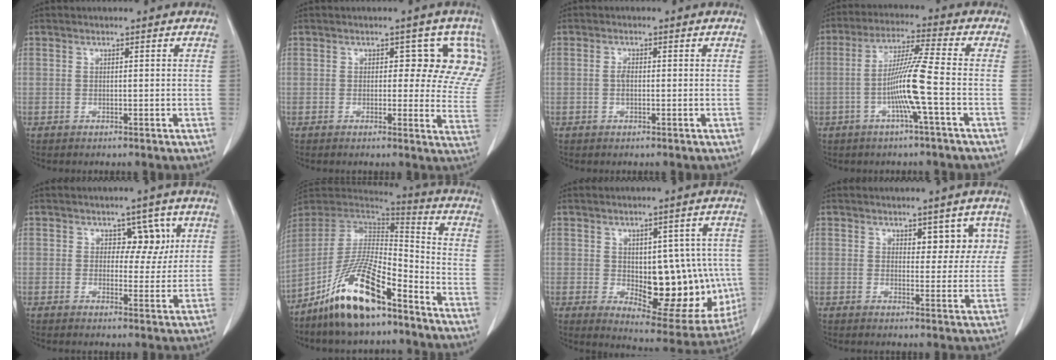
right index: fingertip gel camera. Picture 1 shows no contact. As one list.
[{"total": 7.7, "force": [3.6, 4.2, 5.3], "torque": [-0.033, 0.003, 0.022]}, {"total": 1.5, "force": [-0.1, 0.6, 1.3], "torque": [-0.028, 0.001, -0.004]}, {"total": 9.3, "force": [-2.4, -1.1, 9.0], "torque": [-0.175, 0.001, -0.048]}, {"total": 4.8, "force": [1.8, 3.1, 3.2], "torque": [-0.027, 0.007, 0.025]}, {"total": 16.3, "force": [-10.8, 3.9, 11.6], "torque": [-0.227, -0.002, -0.200]}, {"total": 16.9, "force": [-1.6, 7.9, 14.9], "torque": [-0.189, 0.000, 0.005]}, {"total": 5.5, "force": [2.4, 2.9, 3.9], "torque": [-0.030, 0.010, 0.030]}]